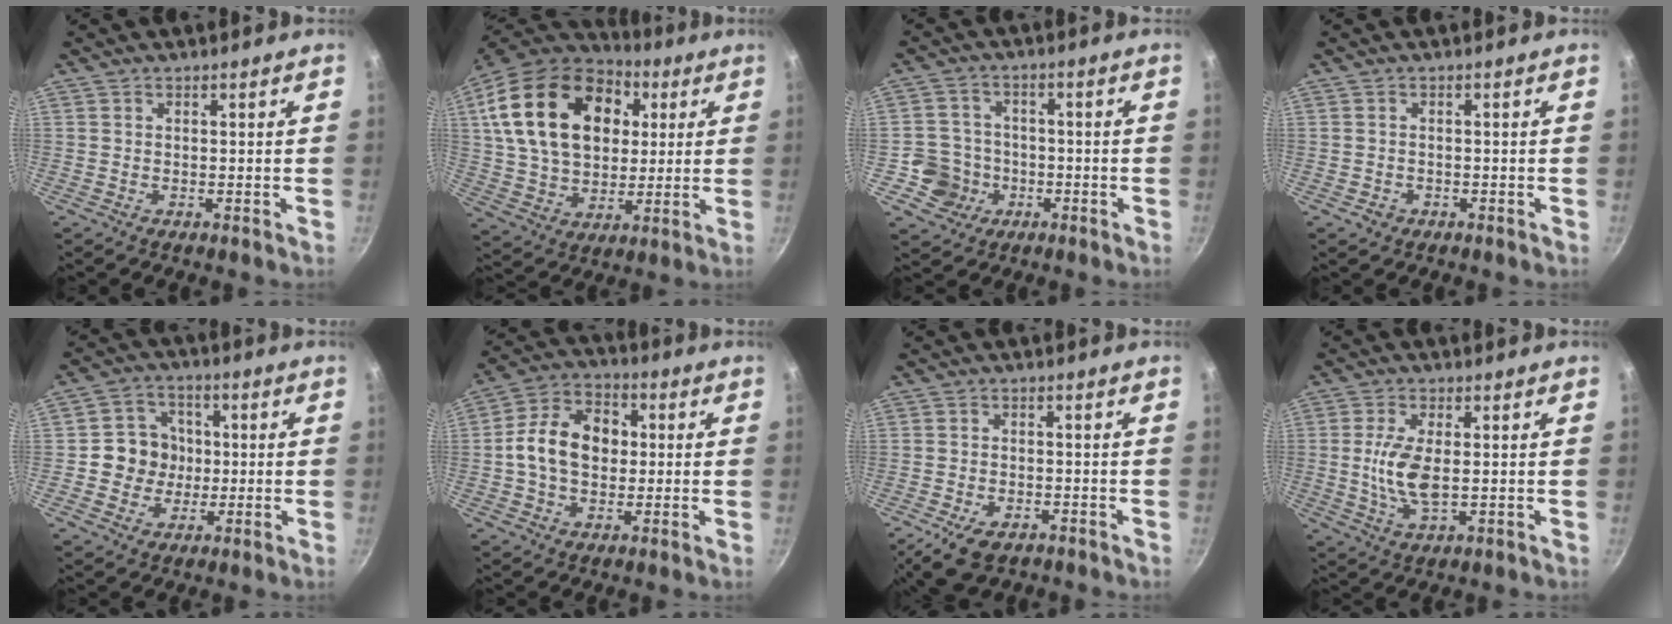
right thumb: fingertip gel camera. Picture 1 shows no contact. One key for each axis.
{"total": 26.3, "fx": 7.1, "fy": 18.0, "fz": 17.8, "tx": -0.302, "ty": 0.005, "tz": 0.124}
{"total": 7.4, "fx": -2.4, "fy": 7.0, "fz": 1.0, "tx": 0.010, "ty": 0.034, "tz": -0.043}
{"total": 1.6, "fx": -0.7, "fy": 1.3, "fz": 0.4, "tx": -0.009, "ty": 0.007, "tz": -0.003}
{"total": 8.7, "fx": -0.2, "fy": 8.1, "fz": 3.1, "tx": -0.011, "ty": 0.015, "tz": -0.017}
{"total": 13.0, "fx": 0.3, "fy": 9.4, "fz": 8.9, "tx": -0.122, "ty": 0.025, "tz": -0.012}
{"total": 7.1, "fx": -3.9, "fy": 4.0, "fz": 4.4, "tx": -0.076, "ty": 0.010, "tz": -0.061}
{"total": 8.0, "fx": 0.0, "fy": 3.6, "fz": 7.2, "tx": -0.149, "ty": -0.005, "tz": 0.000}